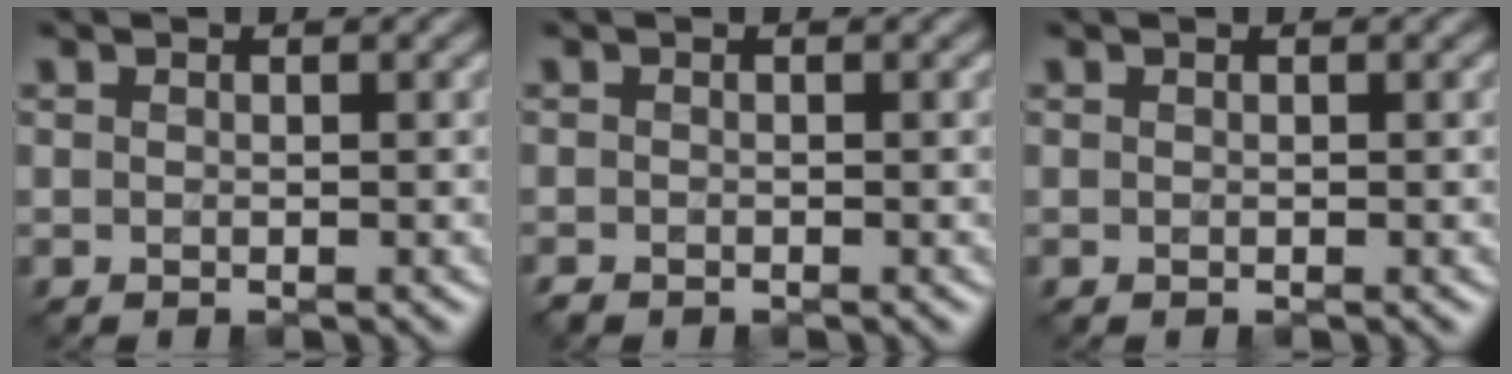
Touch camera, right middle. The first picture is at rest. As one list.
[{"total": 0.6, "force": [-0.6, 0.1, -0.1], "torque": [0.002, -0.004, -0.010]}, {"total": 0.0}]